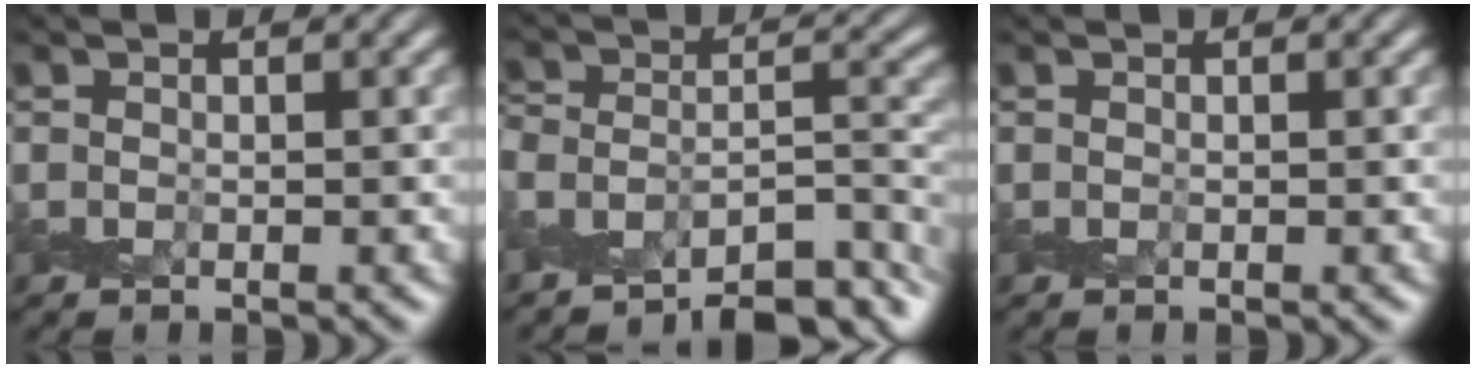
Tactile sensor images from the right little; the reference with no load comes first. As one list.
[{"total": 7.2, "force": [-6.1, 1.8, 3.2], "torque": [-0.045, -0.009, -0.109]}, {"total": 0.0}]